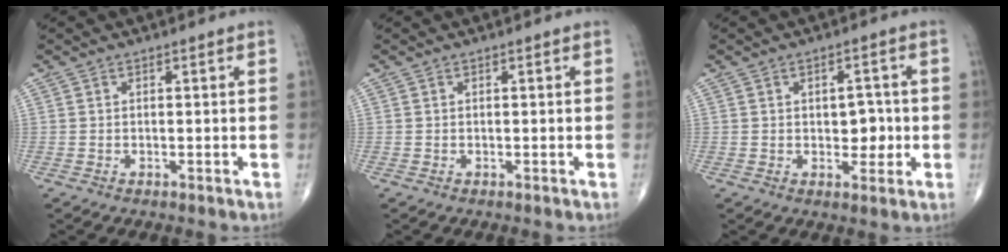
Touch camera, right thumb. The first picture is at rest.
{"total": 0.0}
{"total": 4.8, "force": [-0.1, 3.1, 3.7], "torque": [-0.023, 0.002, 0.001]}